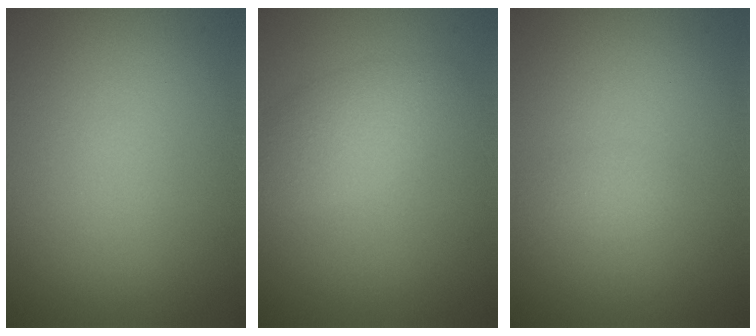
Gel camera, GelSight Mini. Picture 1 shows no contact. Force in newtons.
{"total": 2.9, "press": 2.9, "slide": 0.2}
{"total": 0.9, "press": 0.9, "slide": 0.0}